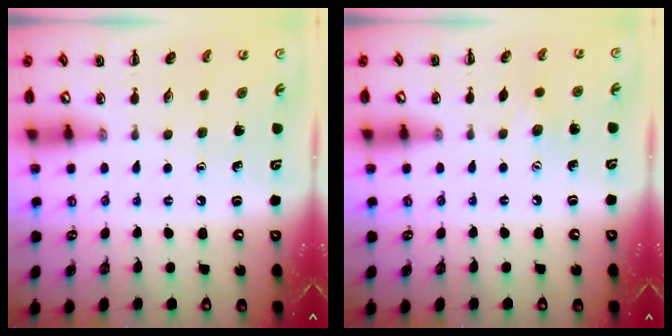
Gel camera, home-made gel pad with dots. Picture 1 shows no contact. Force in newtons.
{"total": 3.1, "press": 3.0, "slide": 0.8}